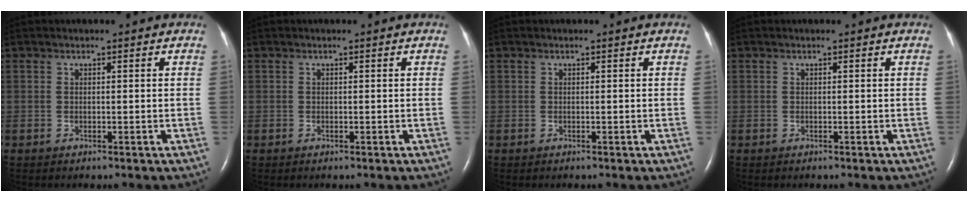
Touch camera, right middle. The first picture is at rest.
{"total": 0.0}
{"total": 0.0}
{"total": 0.0}